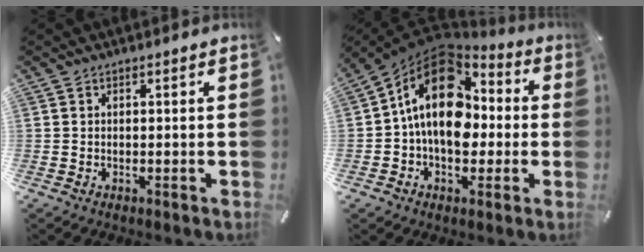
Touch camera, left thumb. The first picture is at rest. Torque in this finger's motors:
{"motor_torque": [0.87, 1.90, 2.77, 0.00, 0.31]}